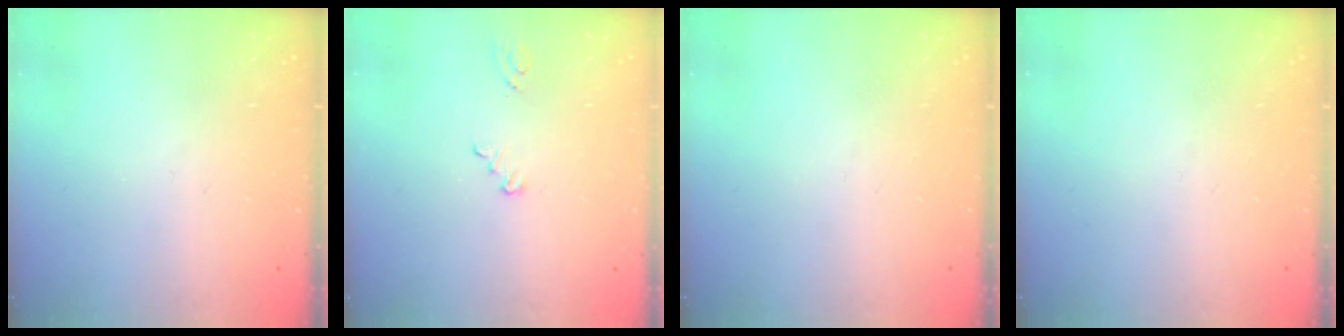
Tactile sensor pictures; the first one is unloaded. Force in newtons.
{"total": 2.1, "press": 2.0, "slide": 0.2}
{"total": 0.0}
{"total": 0.0}